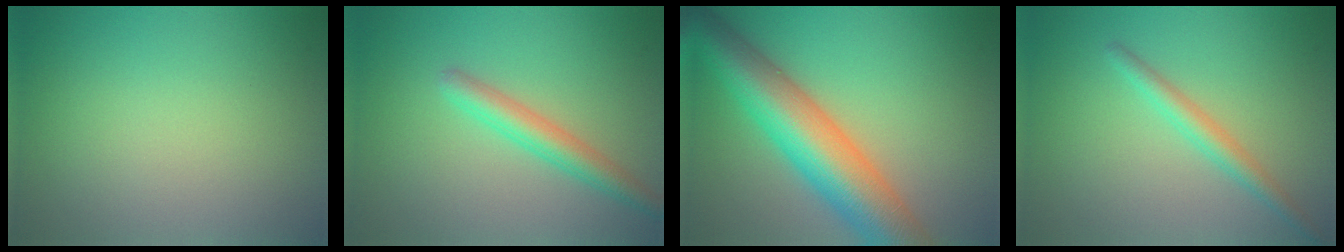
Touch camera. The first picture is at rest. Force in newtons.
{"total": 3.0, "press": 3.0, "slide": 0.0}
{"total": 10.8, "press": 10.8, "slide": 0.3}
{"total": 2.1, "press": 2.1, "slide": 0.0}